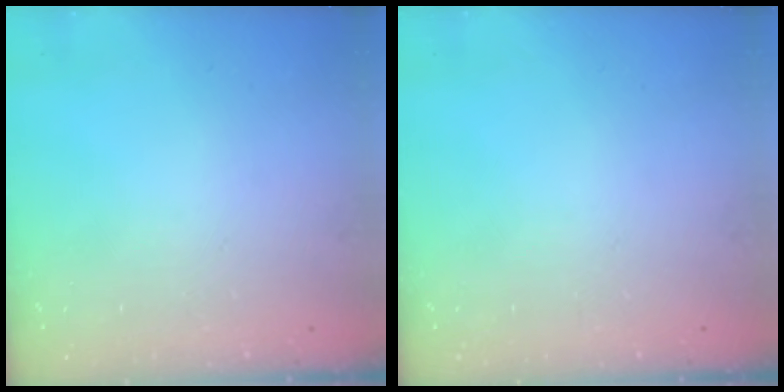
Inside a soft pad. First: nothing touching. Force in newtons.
{"total": 0.0}